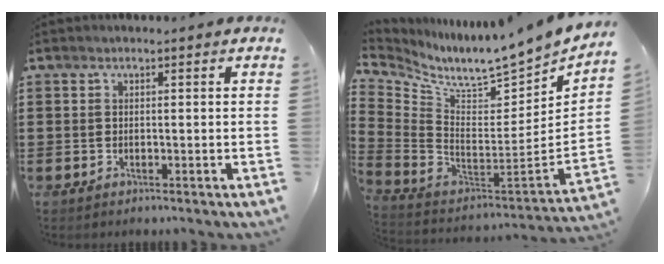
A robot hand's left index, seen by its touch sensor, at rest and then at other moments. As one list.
[{"total": 6.6, "force": [5.7, 0.1, 3.2], "torque": [-0.083, -0.072, 0.090]}]